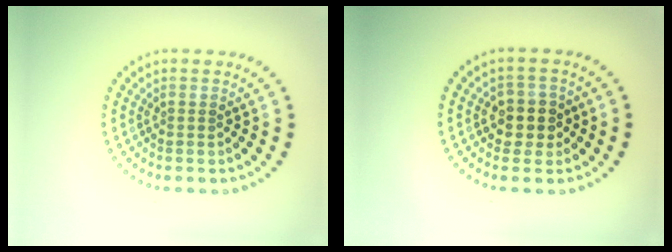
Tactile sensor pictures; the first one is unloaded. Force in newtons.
{"total": 2.8, "press": 2.7, "slide": 0.9}